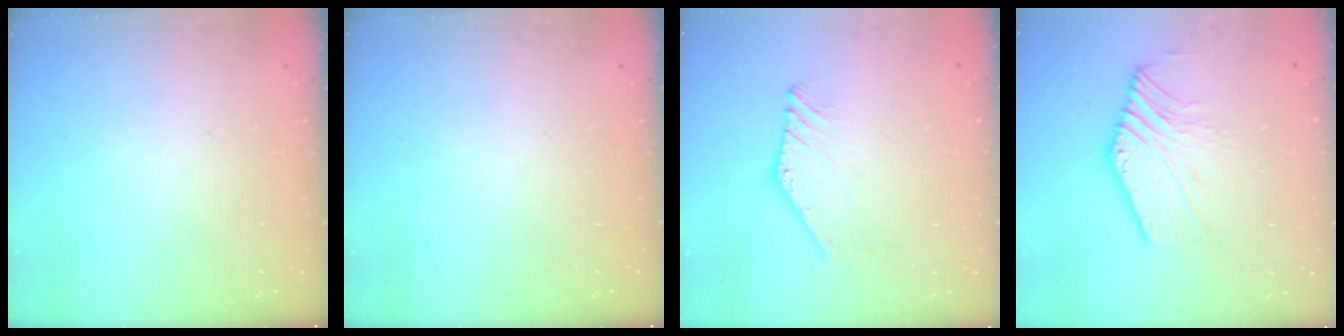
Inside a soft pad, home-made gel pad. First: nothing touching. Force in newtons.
{"total": 0.0}
{"total": 2.2, "press": 2.2, "slide": 0.1}
{"total": 5.0, "press": 4.9, "slide": 1.1}